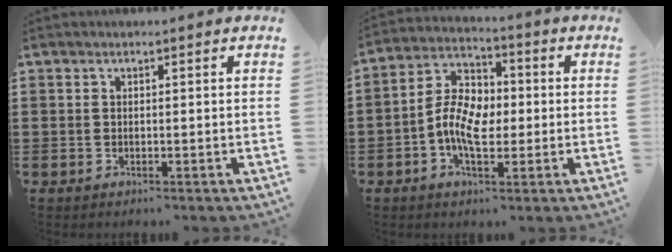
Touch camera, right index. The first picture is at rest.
{"total": 8.4, "force": [-1.4, 5.0, 6.6], "torque": [-0.156, 0.007, -0.034]}